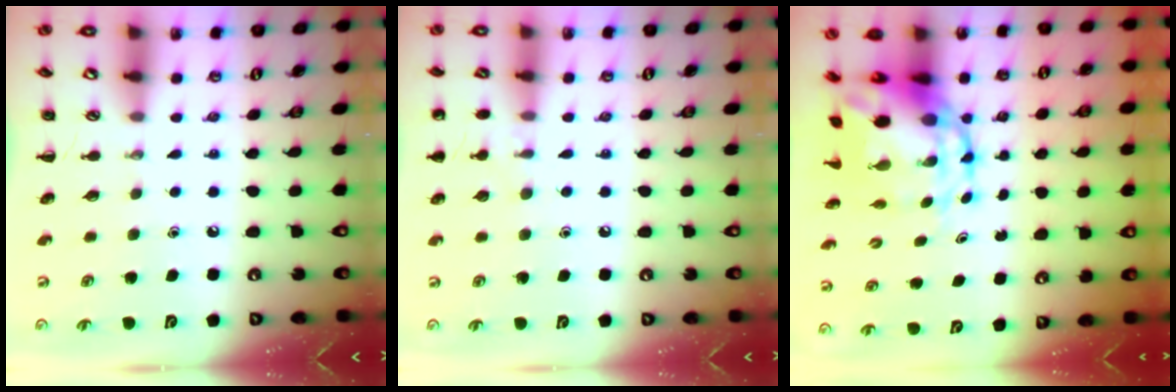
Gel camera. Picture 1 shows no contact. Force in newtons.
{"total": 6.6, "press": 6.4, "slide": 1.5}
{"total": 10.0, "press": 9.7, "slide": 2.4}